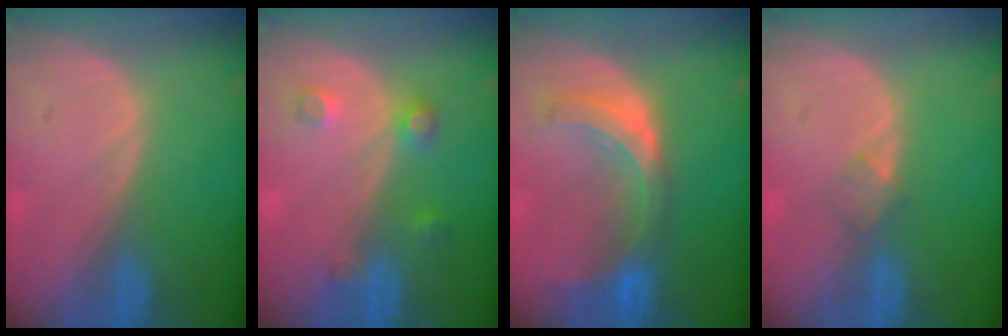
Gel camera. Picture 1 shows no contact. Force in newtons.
{"total": 3.5, "press": 3.2, "slide": 1.4}
{"total": 8.0, "press": 7.1, "slide": 3.8}
{"total": 1.8, "press": 1.8, "slide": 0.2}